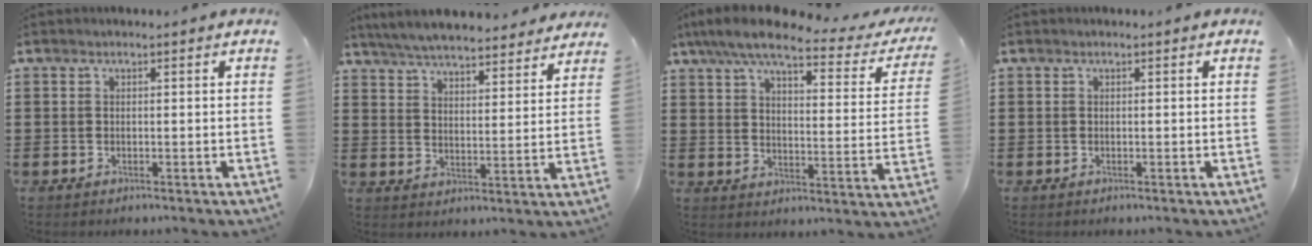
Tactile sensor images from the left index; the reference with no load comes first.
{"total": 6.0, "force": [5.9, 0.1, 1.2], "torque": [-0.049, -0.030, 0.106]}
{"total": 8.3, "force": [6.5, 1.1, 5.0], "torque": [-0.115, -0.032, 0.110]}
{"total": 0.0}